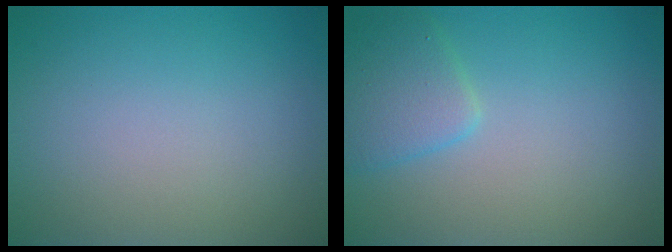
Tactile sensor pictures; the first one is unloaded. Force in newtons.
{"total": 2.8, "press": 2.8, "slide": 0.1}